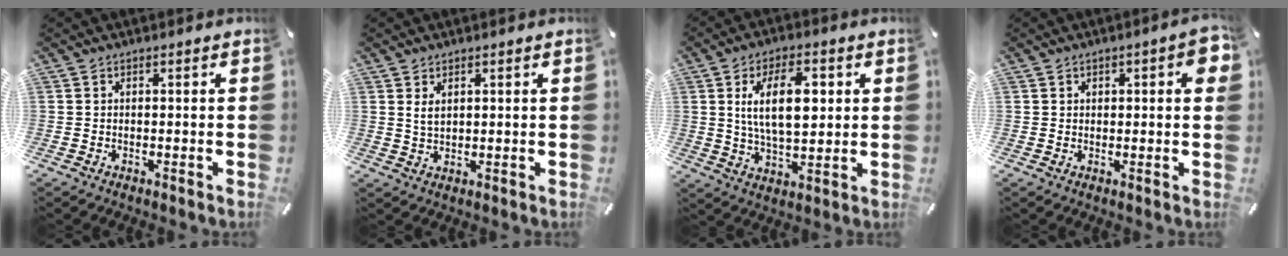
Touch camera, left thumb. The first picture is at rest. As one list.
[{"total": 2.6, "force": [1.3, 1.5, 1.7], "torque": [-0.037, 0.002, 0.024]}, {"total": 13.2, "force": [3.1, 6.8, 10.9], "torque": [-0.200, -0.003, 0.046]}, {"total": 3.8, "force": [1.0, 1.9, 3.2], "torque": [-0.038, 0.000, 0.011]}]